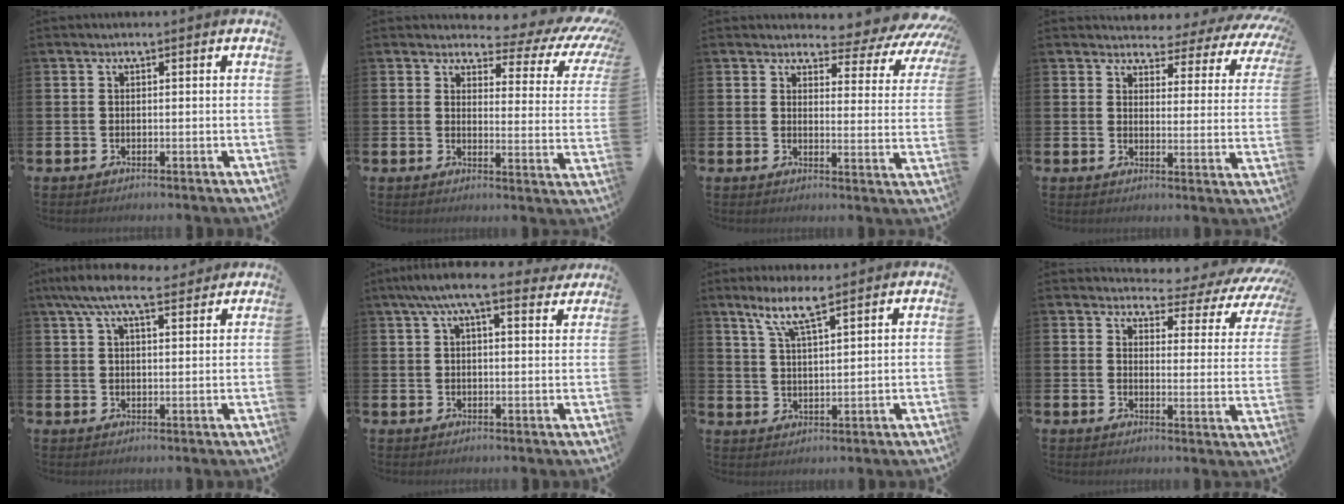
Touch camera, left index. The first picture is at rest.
{"total": 4.1, "force": [3.0, 2.2, 1.9], "torque": [-0.027, -0.034, 0.037]}
{"total": 4.7, "force": [4.1, 1.8, 1.4], "torque": [-0.022, -0.046, 0.060]}
{"total": 3.3, "force": [2.9, 1.4, 0.4], "torque": [-0.016, -0.037, 0.041]}
{"total": 7.0, "force": [5.9, 1.8, 3.4], "torque": [-0.071, -0.018, 0.105]}
{"total": 6.4, "force": [5.1, 1.1, 3.6], "torque": [-0.065, -0.019, 0.087]}
{"total": 6.5, "force": [5.2, 0.9, 3.8], "torque": [-0.087, -0.013, 0.090]}
{"total": 3.8, "force": [3.0, 1.8, 1.4], "torque": [-0.031, -0.035, 0.041]}